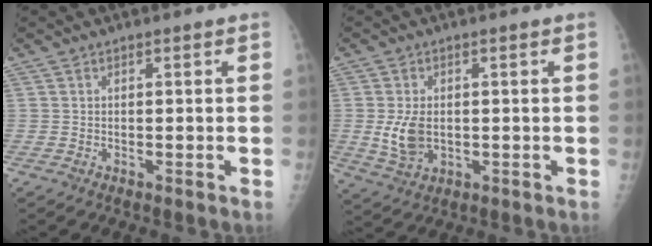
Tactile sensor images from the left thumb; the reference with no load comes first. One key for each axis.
{"total": 6.1, "fx": -0.2, "fy": 4.0, "fz": 4.5, "tx": -0.083, "ty": -0.007, "tz": 0.006}